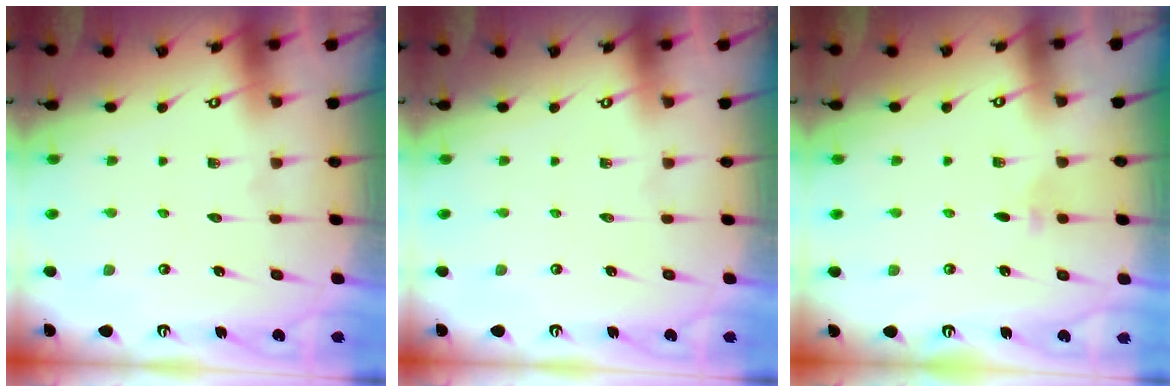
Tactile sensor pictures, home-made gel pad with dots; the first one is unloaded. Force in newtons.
{"total": 0.0}
{"total": 2.8, "press": 2.7, "slide": 0.7}